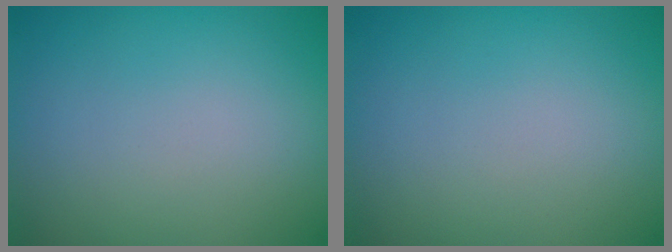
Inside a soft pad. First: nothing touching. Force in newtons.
{"total": 0.0}